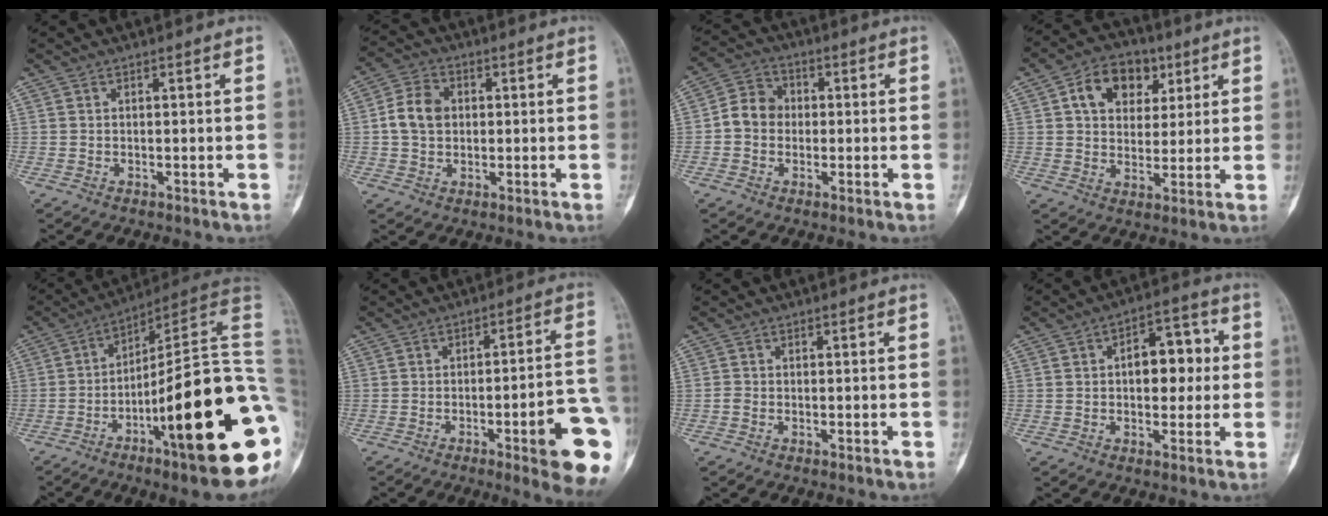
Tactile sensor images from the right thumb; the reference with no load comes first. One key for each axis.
{"total": 7.1, "fx": 0.5, "fy": 5.6, "fz": 4.4, "tx": -0.071, "ty": 0.012, "tz": 0.004}
{"total": 6.6, "fx": -0.4, "fy": 5.7, "fz": 3.2, "tx": -0.038, "ty": 0.021, "tz": -0.021}
{"total": 11.7, "fx": 4.5, "fy": 8.4, "fz": 6.8, "tx": -0.070, "ty": -0.003, "tz": 0.070}
{"total": 27.2, "fx": -8.1, "fy": 4.9, "fz": 25.4, "tx": -0.287, "ty": 0.038, "tz": -0.118}
{"total": 15.5, "fx": -5.7, "fy": 2.6, "fz": 14.2, "tx": -0.137, "ty": 0.026, "tz": -0.067}
{"total": 1.1, "fx": -0.6, "fy": 0.6, "fz": 0.8, "tx": -0.008, "ty": 0.002, "tz": -0.012}
{"total": 9.6, "fx": 0.8, "fy": 5.8, "fz": 7.7, "tx": -0.072, "ty": 0.021, "tz": 0.009}